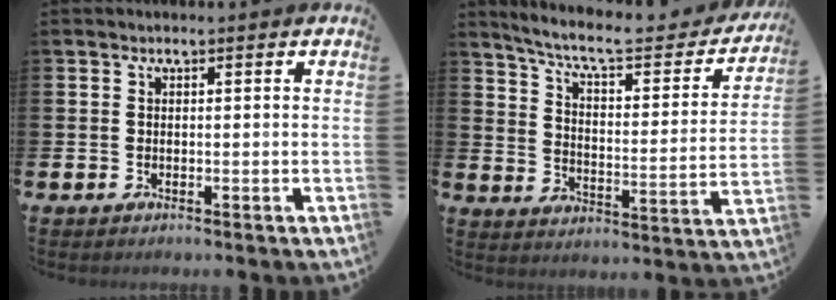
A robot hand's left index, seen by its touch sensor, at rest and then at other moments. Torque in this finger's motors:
{"motor_torque": [0.96, -1.18, 0.39, 0.06]}